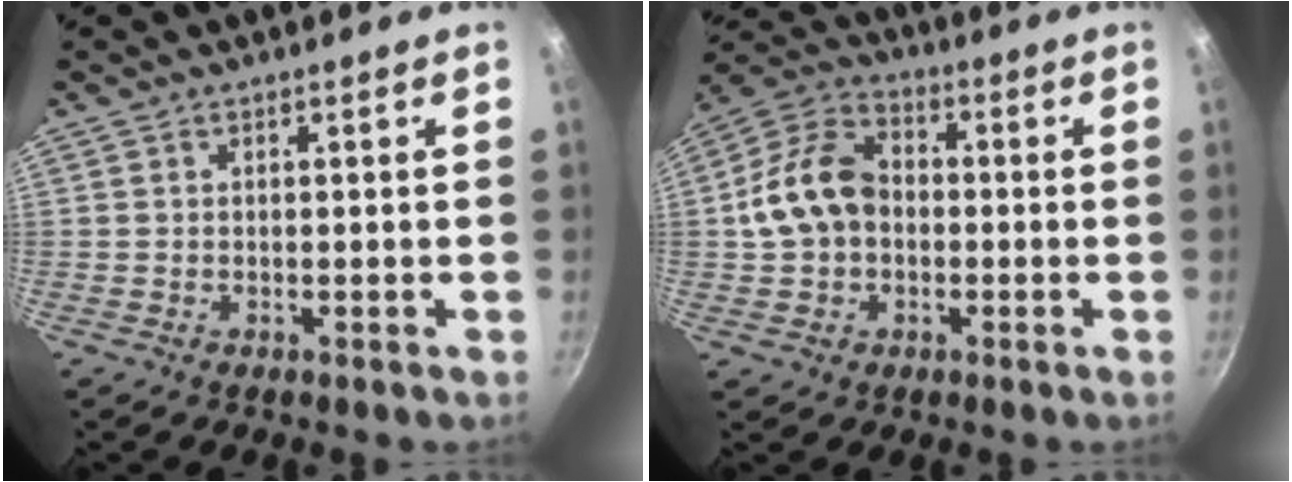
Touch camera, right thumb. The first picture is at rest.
{"total": 12.3, "force": [-0.4, 9.2, 8.2], "torque": [-0.131, 0.031, -0.023]}